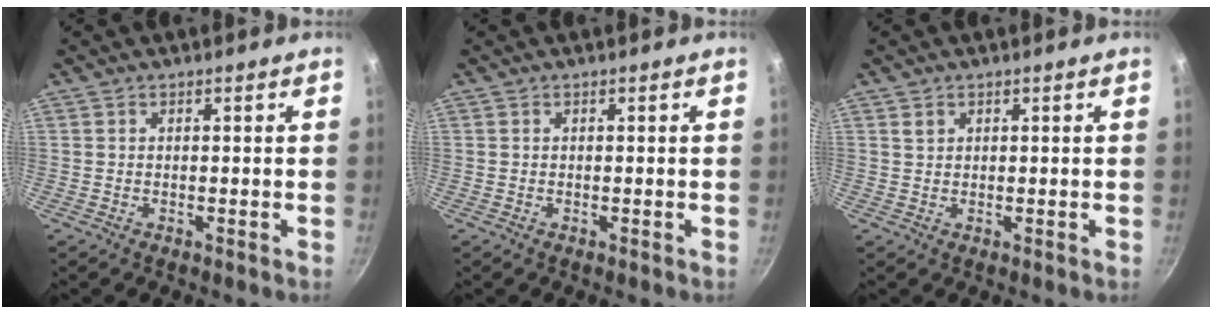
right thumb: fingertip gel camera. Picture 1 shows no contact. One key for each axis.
{"total": 0.0}
{"total": 1.2, "fx": 0.7, "fy": 0.9, "fz": 0.4, "tx": 0.001, "ty": -0.003, "tz": 0.013}